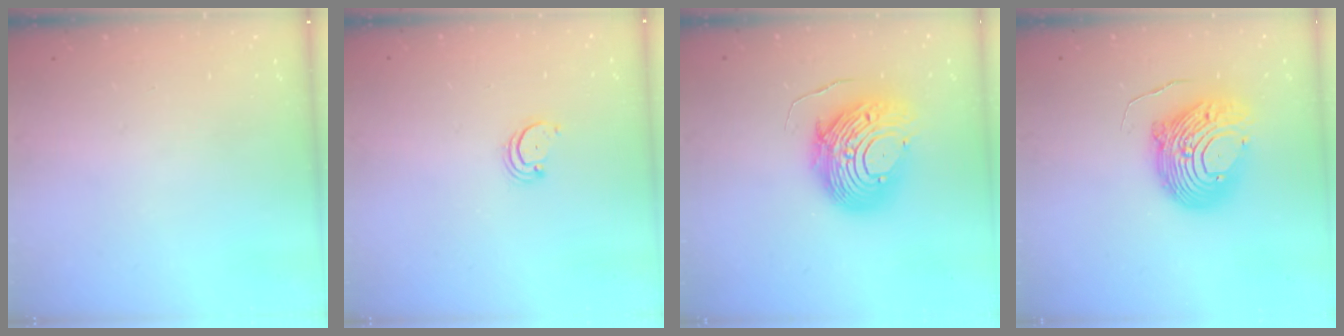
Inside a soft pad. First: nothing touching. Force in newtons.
{"total": 2.2, "press": 2.2, "slide": 0.2}
{"total": 13.5, "press": 13.4, "slide": 0.8}
{"total": 13.5, "press": 13.4, "slide": 1.4}